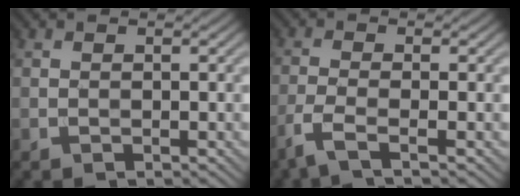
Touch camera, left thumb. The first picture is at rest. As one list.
[{"total": 3.8, "force": [-2.2, 0.6, 3.0], "torque": [-0.061, -0.001, -0.064]}]